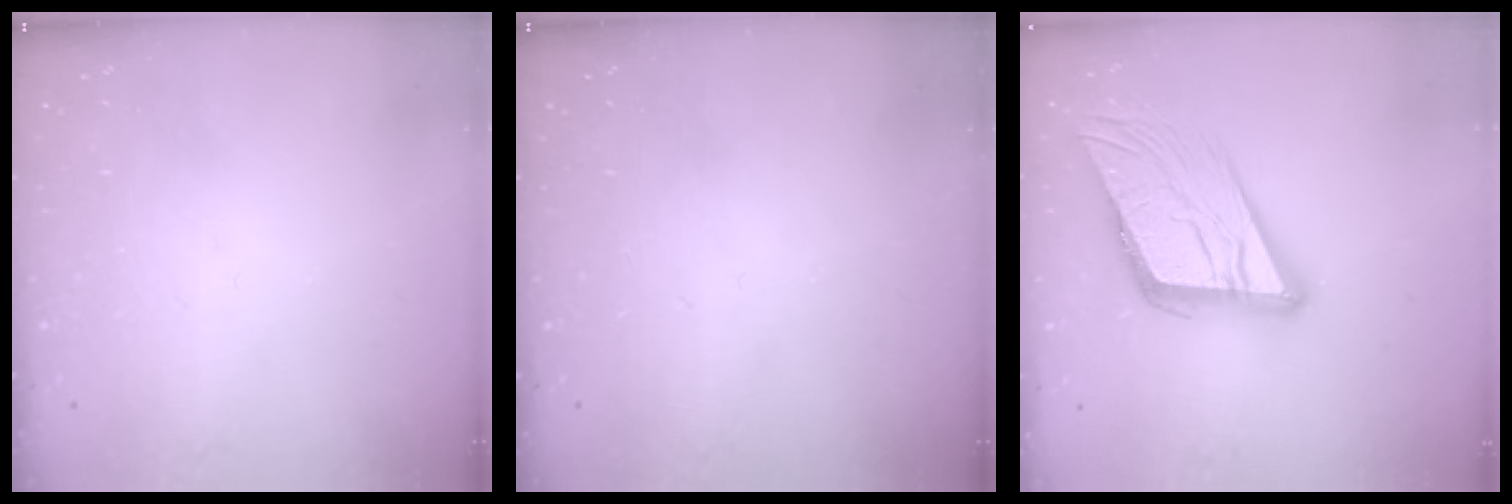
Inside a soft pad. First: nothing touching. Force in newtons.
{"total": 0.0}
{"total": 20.0, "press": 19.7, "slide": 3.6}